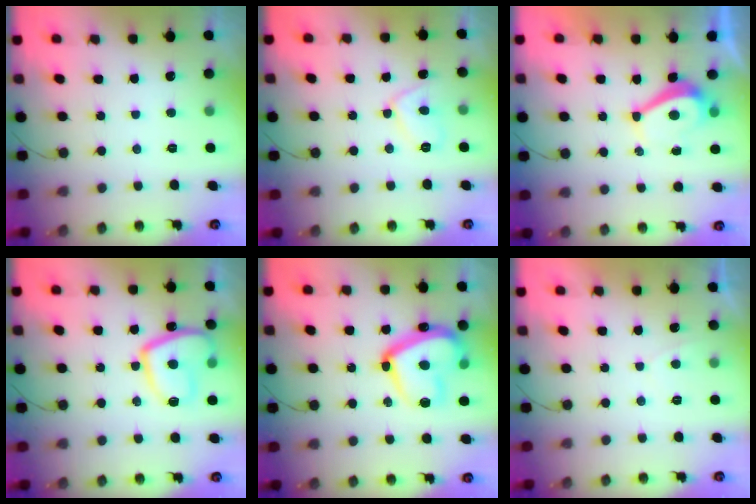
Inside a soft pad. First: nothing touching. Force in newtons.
{"total": 7.0, "press": 7.0, "slide": 0.6}
{"total": 4.2, "press": 4.2, "slide": 0.6}
{"total": 13.9, "press": 13.8, "slide": 1.5}
{"total": 19.8, "press": 19.7, "slide": 1.7}
{"total": 0.8, "press": 0.5, "slide": 0.6}